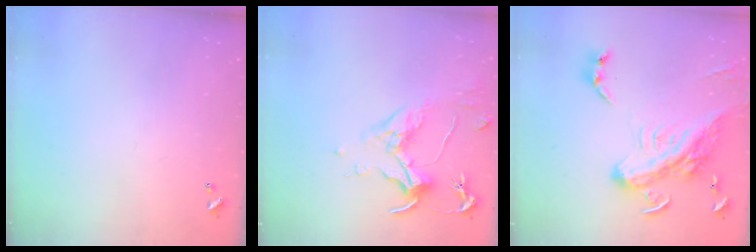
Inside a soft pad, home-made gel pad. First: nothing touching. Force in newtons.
{"total": 1.7, "press": 1.4, "slide": 0.9}
{"total": 10.0, "press": 9.8, "slide": 2.3}